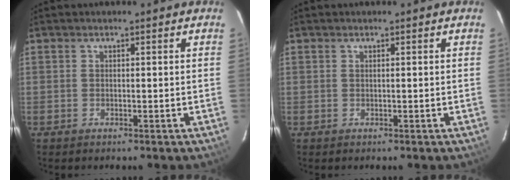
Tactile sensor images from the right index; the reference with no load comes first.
{"total": 0.0}